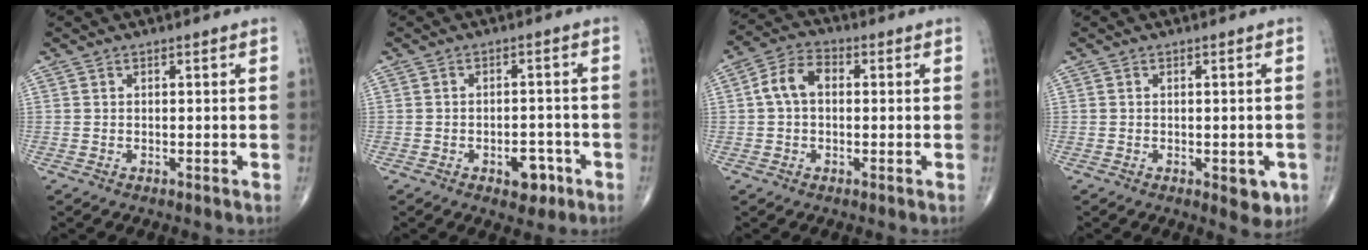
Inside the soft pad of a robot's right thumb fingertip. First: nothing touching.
{"total": 5.0, "force": [-2.4, 2.9, 3.3], "torque": [-0.024, 0.016, -0.029]}
{"total": 6.6, "force": [0.5, 4.4, 4.9], "torque": [-0.091, 0.025, 0.002]}
{"total": 4.2, "force": [-1.4, 2.0, 3.4], "torque": [-0.023, -0.004, -0.011]}